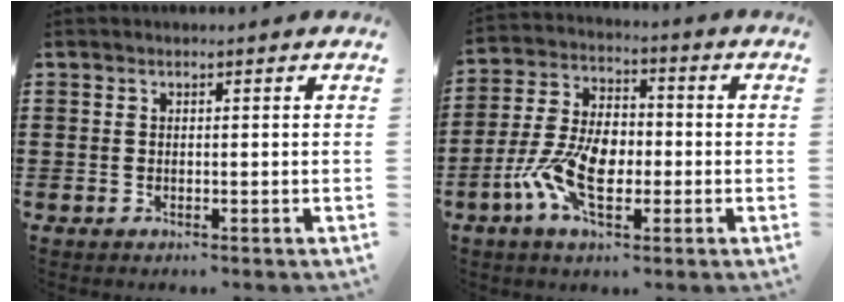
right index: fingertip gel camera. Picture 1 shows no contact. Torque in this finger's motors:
{"motor_torque": [2.14, 0.00, 0.46, 0.21]}